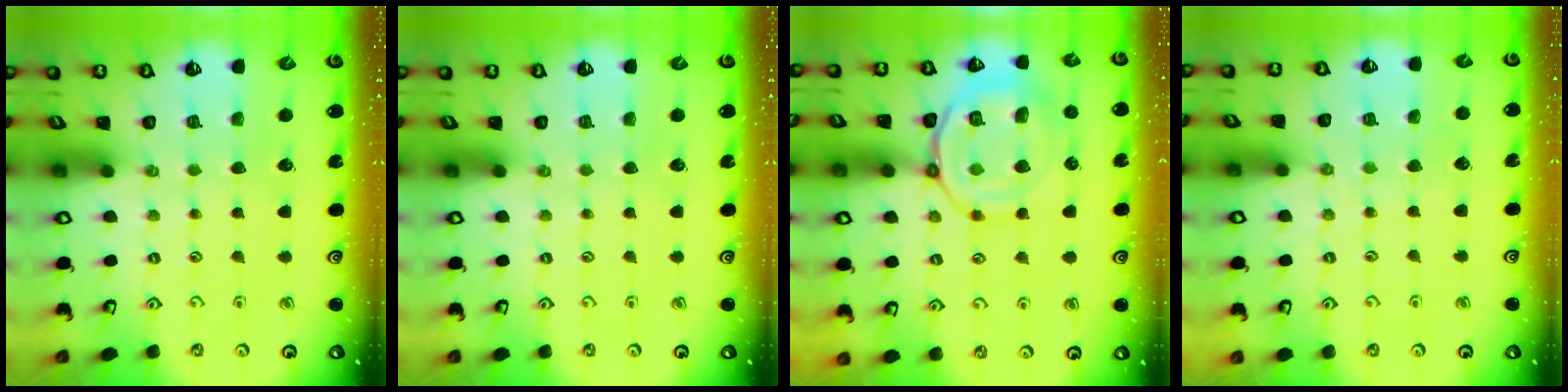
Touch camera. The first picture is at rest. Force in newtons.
{"total": 0.0}
{"total": 16.4, "press": 16.3, "slide": 1.6}
{"total": 3.7, "press": 3.6, "slide": 0.4}